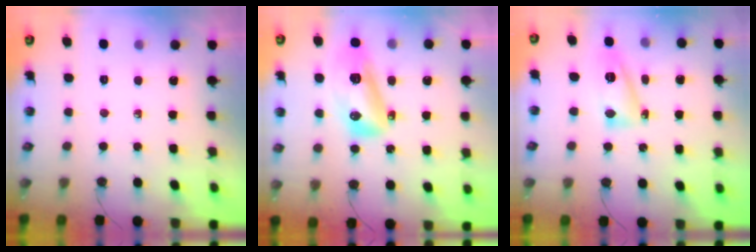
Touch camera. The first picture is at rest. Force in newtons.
{"total": 13.9, "press": 13.8, "slide": 1.8}
{"total": 11.9, "press": 11.8, "slide": 1.2}